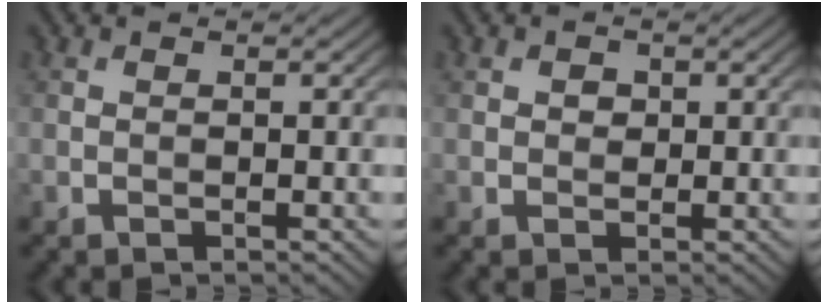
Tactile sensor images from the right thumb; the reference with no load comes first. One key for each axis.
{"total": 1.3, "fx": 0.3, "fy": 1.2, "fz": 0.5, "tx": -0.010, "ty": -0.002, "tz": 0.004}